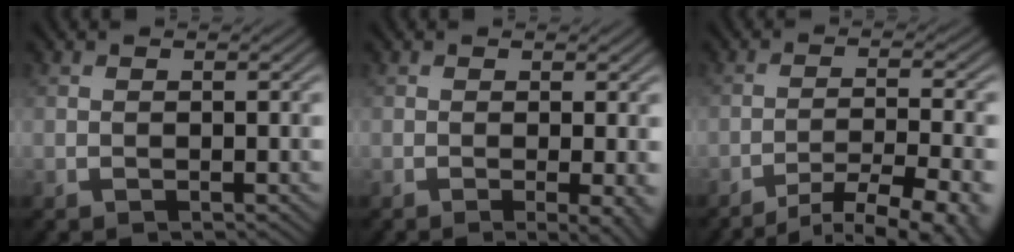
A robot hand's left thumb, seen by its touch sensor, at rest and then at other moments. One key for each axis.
{"total": 3.4, "fx": -0.6, "fy": 0.8, "fz": 3.3, "tx": -0.050, "ty": -0.006, "tz": -0.011}
{"total": 10.9, "fx": -8.7, "fy": 2.0, "fz": 6.3, "tx": -0.104, "ty": -0.008, "tz": -0.111}